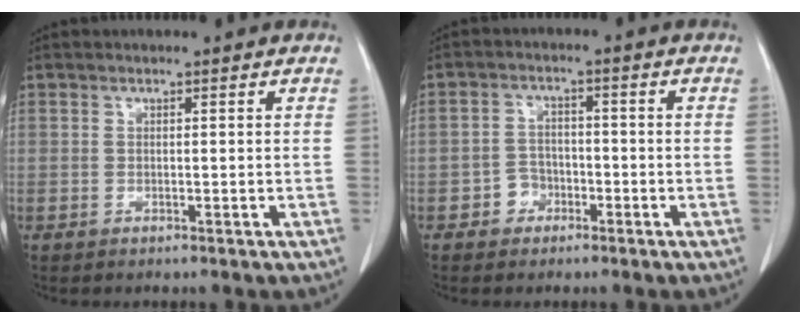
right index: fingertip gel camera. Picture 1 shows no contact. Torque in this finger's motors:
{"motor_torque": [-0.50, 0.20, -0.58, -0.21]}